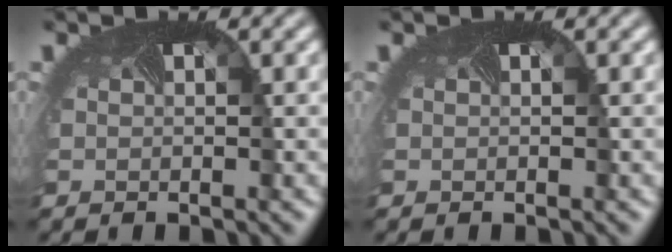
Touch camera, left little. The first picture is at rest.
{"total": 0.0}